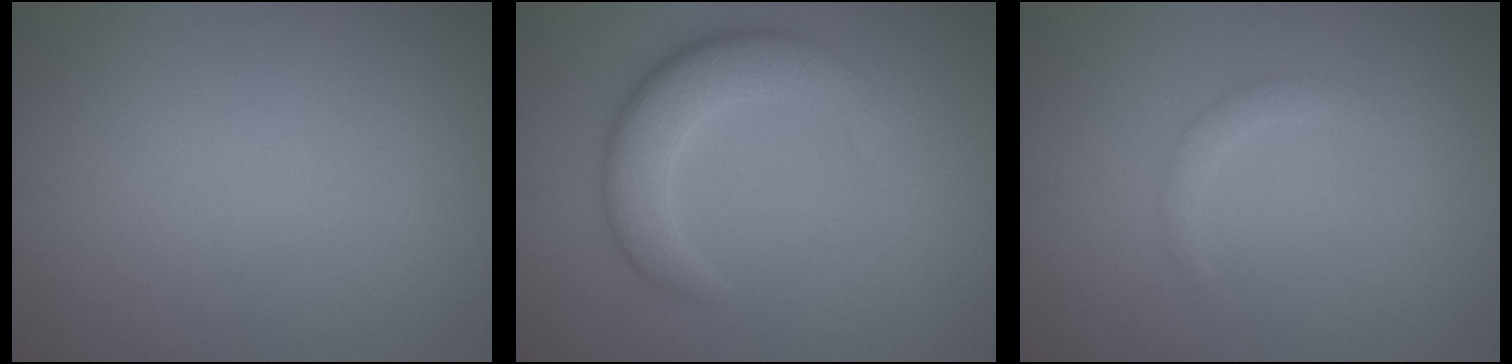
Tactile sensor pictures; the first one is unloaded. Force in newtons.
{"total": 5.4, "press": 5.4, "slide": 0.5}
{"total": 1.3, "press": 1.3, "slide": 0.1}